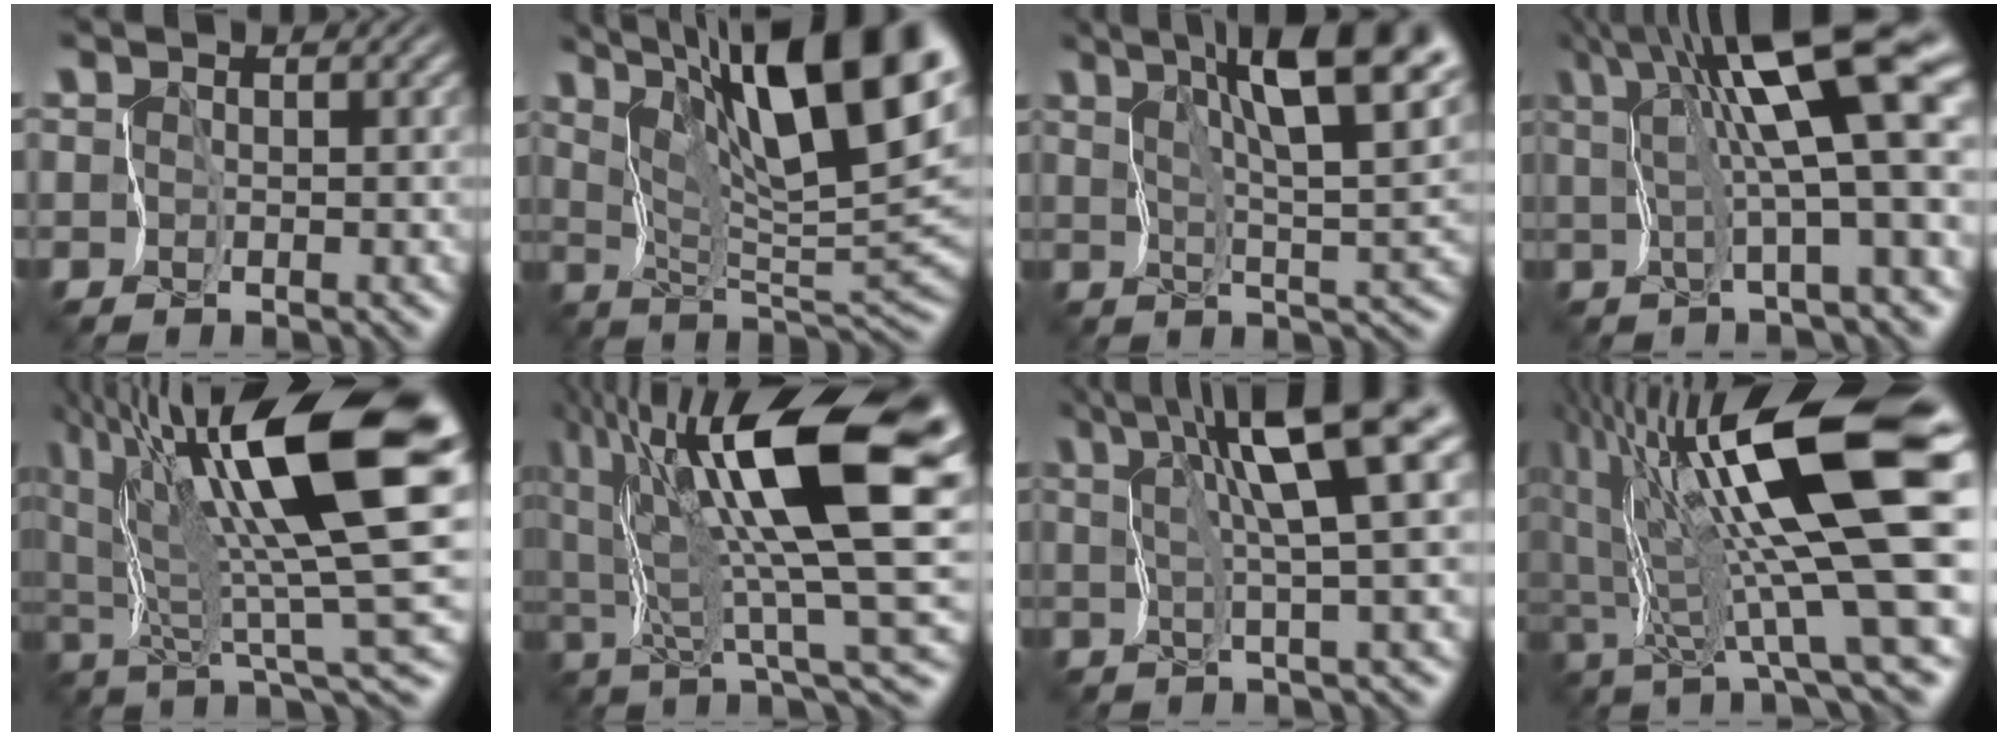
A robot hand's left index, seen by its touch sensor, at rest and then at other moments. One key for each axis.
{"total": 15.6, "fx": 9.0, "fy": 3.6, "fz": 12.3, "tx": -0.170, "ty": 0.015, "tz": 0.137}
{"total": 11.2, "fx": 5.8, "fy": 2.1, "fz": 9.4, "tx": -0.142, "ty": 0.016, "tz": 0.081}
{"total": 12.3, "fx": 4.2, "fy": 1.7, "fz": 11.4, "tx": -0.181, "ty": 0.014, "tz": 0.068}
{"total": 15.7, "fx": 6.7, "fy": 2.4, "fz": 14.0, "tx": -0.249, "ty": 0.014, "tz": 0.117}
{"total": 16.1, "fx": 6.3, "fy": 3.0, "fz": 14.6, "tx": -0.260, "ty": 0.009, "tz": 0.107}
{"total": 9.0, "fx": 3.8, "fy": 0.3, "fz": 8.1, "tx": -0.126, "ty": 0.021, "tz": 0.064}
{"total": 15.7, "fx": 4.2, "fy": 1.8, "fz": 15.0, "tx": -0.279, "ty": 0.004, "tz": 0.079}